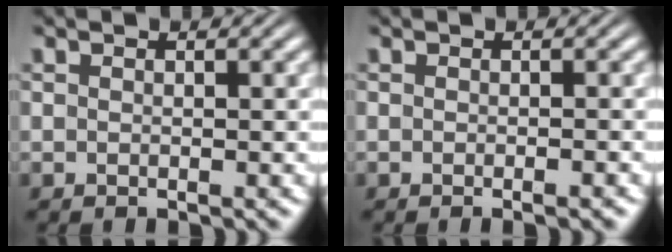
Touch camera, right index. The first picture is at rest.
{"total": 0.8, "force": [-0.7, 0.0, 0.3], "torque": [-0.002, 0.004, -0.013]}